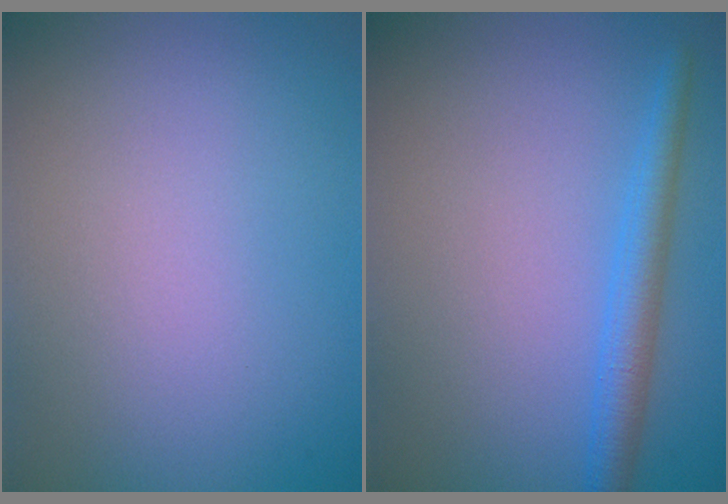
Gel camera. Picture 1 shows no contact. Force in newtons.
{"total": 3.0, "press": 3.0, "slide": 0.2}